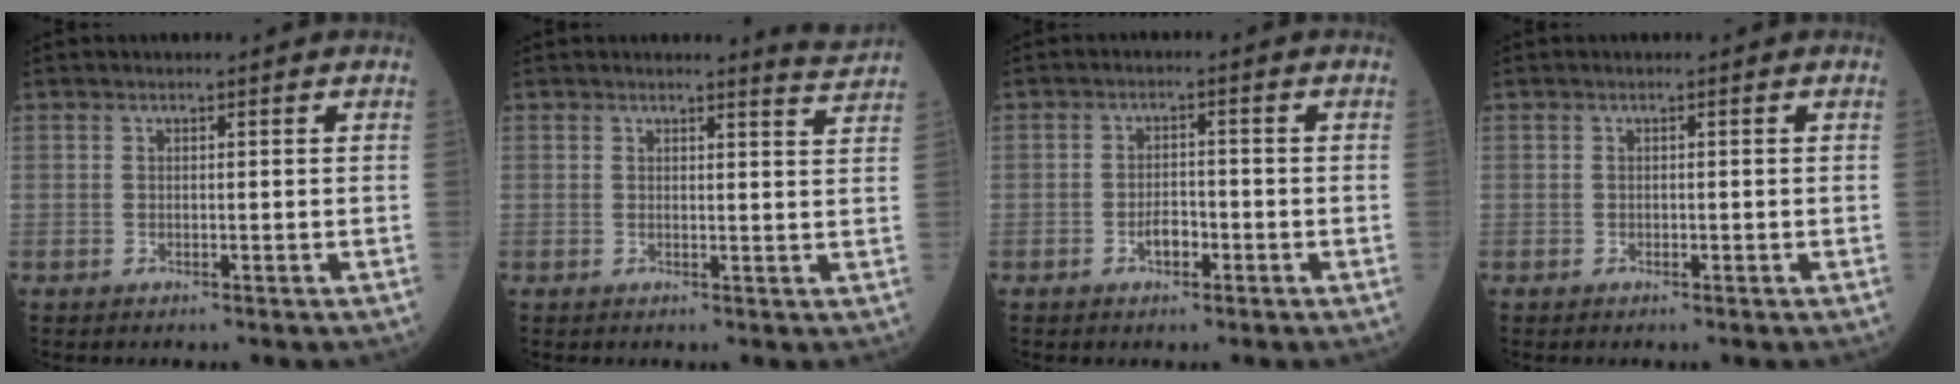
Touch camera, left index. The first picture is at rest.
{"total": 2.5, "force": [2.3, -0.9, -0.3], "torque": [-0.010, -0.030, 0.019]}
{"total": 2.7, "force": [-1.5, 1.3, 1.9], "torque": [-0.031, 0.003, -0.028]}
{"total": 0.0}